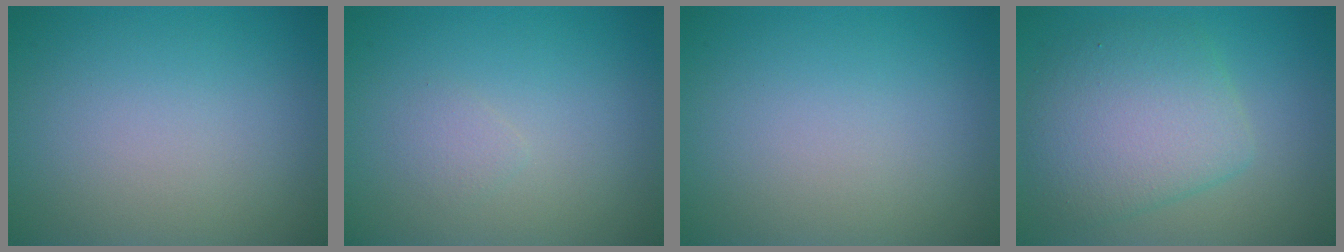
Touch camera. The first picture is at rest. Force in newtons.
{"total": 0.8, "press": 0.8, "slide": 0.0}
{"total": 0.0}
{"total": 5.8, "press": 5.8, "slide": 0.2}